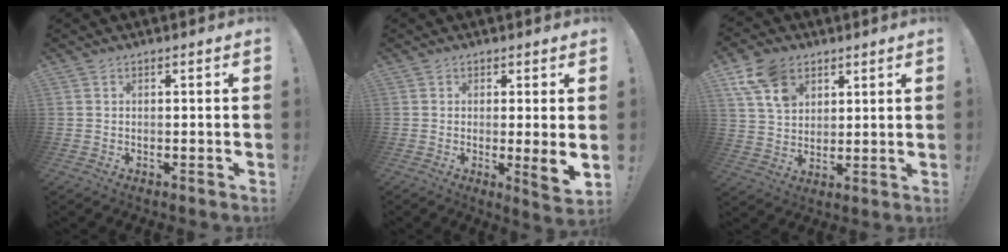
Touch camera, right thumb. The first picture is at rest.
{"total": 5.1, "force": [0.3, 0.0, 5.1], "torque": [-0.062, -0.018, 0.008]}
{"total": 12.1, "force": [6.7, 8.4, 5.5], "torque": [-0.097, -0.023, 0.133]}